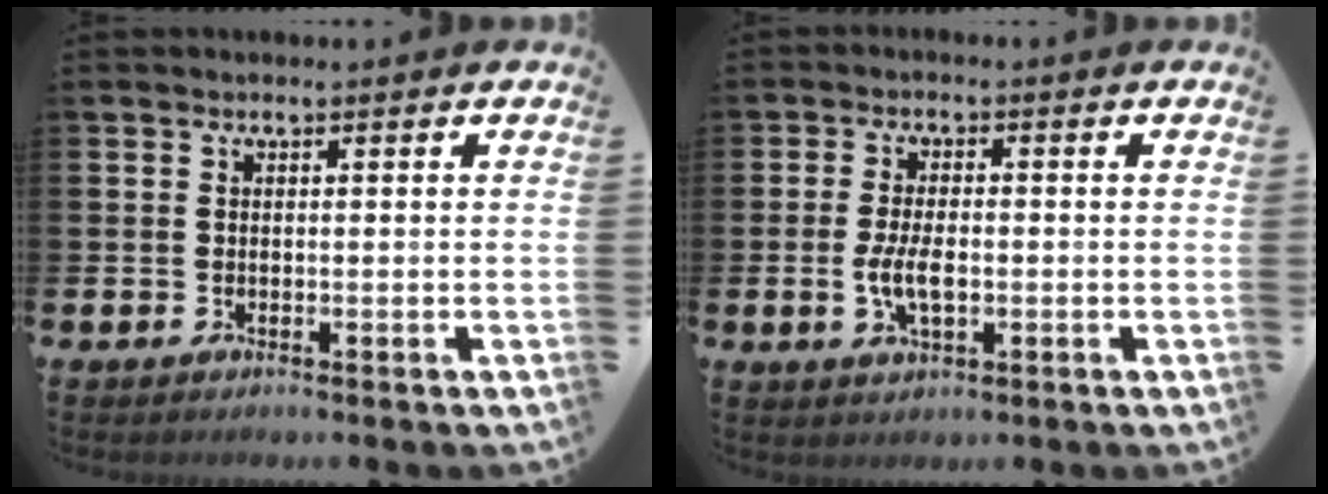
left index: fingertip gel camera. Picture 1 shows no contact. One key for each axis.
{"total": 4.5, "fx": -0.6, "fy": 2.1, "fz": 3.9, "tx": -0.077, "ty": 0.003, "tz": -0.012}